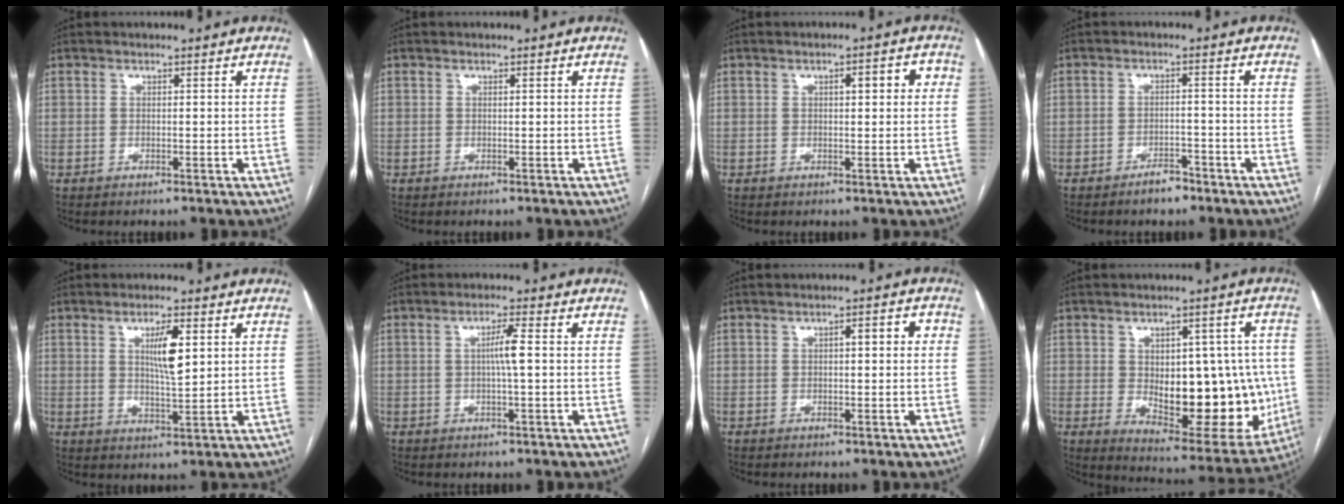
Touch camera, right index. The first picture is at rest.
{"total": 0.0}
{"total": 3.6, "force": [0.9, 1.1, 3.3], "torque": [-0.044, 0.014, 0.010]}
{"total": 3.0, "force": [-2.4, 1.2, 1.3], "torque": [-0.020, 0.004, -0.036]}
{"total": 5.5, "force": [1.9, 0.8, 5.1], "torque": [-0.092, -0.003, 0.036]}
{"total": 3.2, "force": [0.2, -0.3, 3.2], "torque": [-0.059, 0.002, 0.005]}
{"total": 2.9, "force": [0.4, 0.8, 2.7], "torque": [-0.037, 0.014, 0.004]}
{"total": 18.0, "force": [-1.3, 8.4, 15.9], "torque": [-0.218, 0.001, 0.011]}